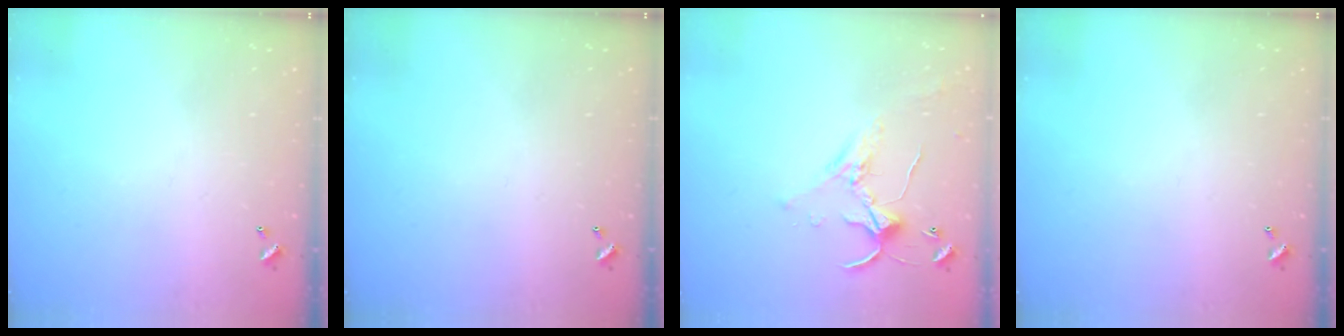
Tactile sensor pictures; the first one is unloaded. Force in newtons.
{"total": 0.0}
{"total": 1.5, "press": 1.5, "slide": 0.3}
{"total": 0.0}